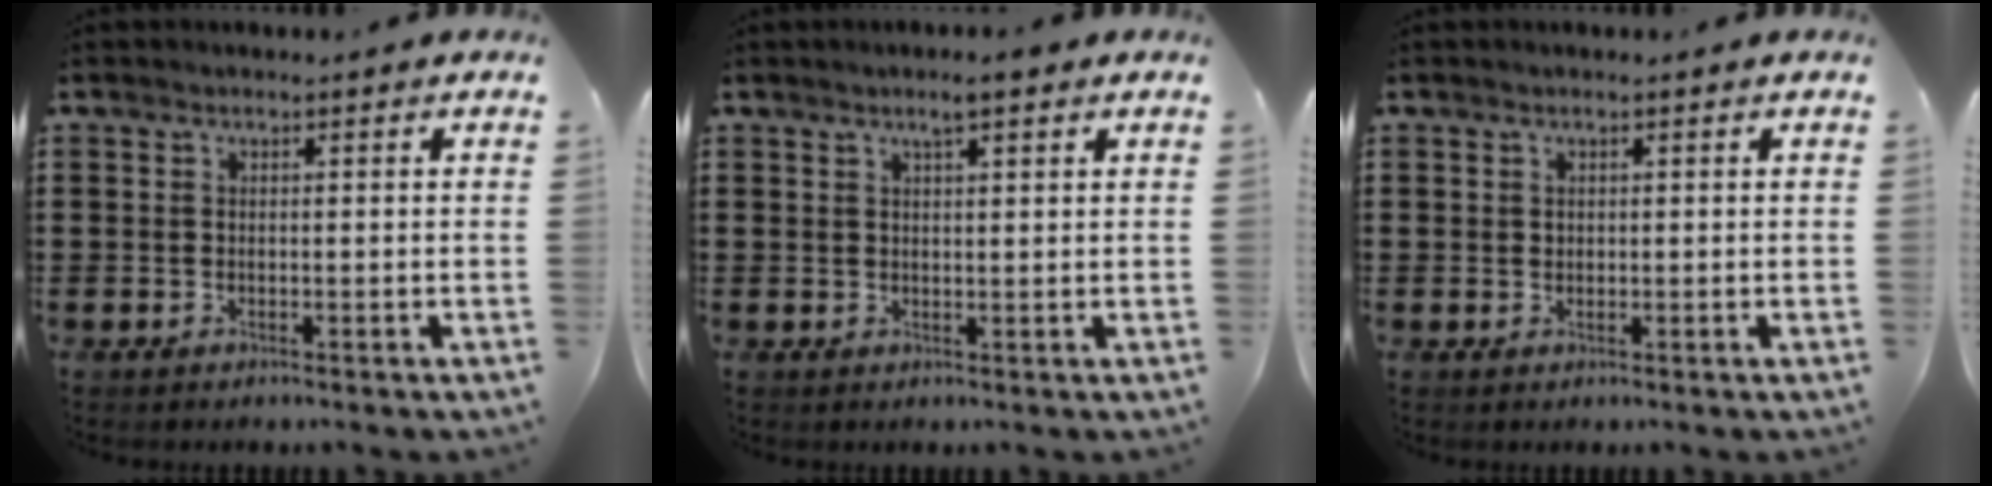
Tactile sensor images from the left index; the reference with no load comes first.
{"total": 3.1, "force": [2.1, 0.4, 2.3], "torque": [-0.048, 0.004, 0.036]}
{"total": 0.6, "force": [0.3, 0.5, 0.2], "torque": [-0.005, 0.003, 0.006]}